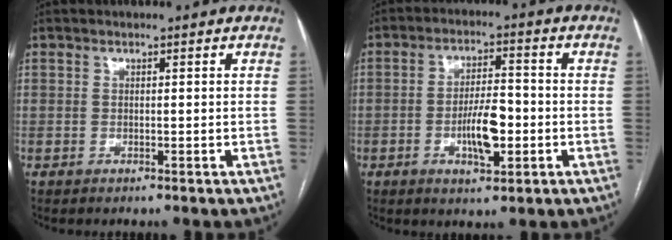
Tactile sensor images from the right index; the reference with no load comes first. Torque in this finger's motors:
{"motor_torque": [0.33, 0.21, 0.15, 0.06]}